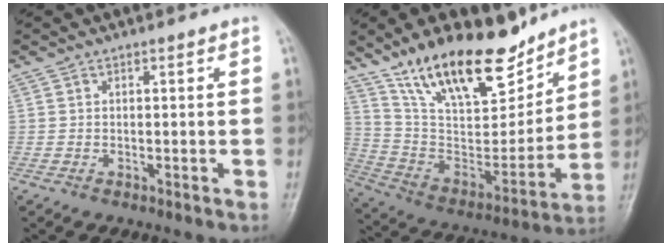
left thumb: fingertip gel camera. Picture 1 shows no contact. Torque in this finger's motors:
{"motor_torque": [2.08, 2.09, 1.47, -1.30, 0.27]}